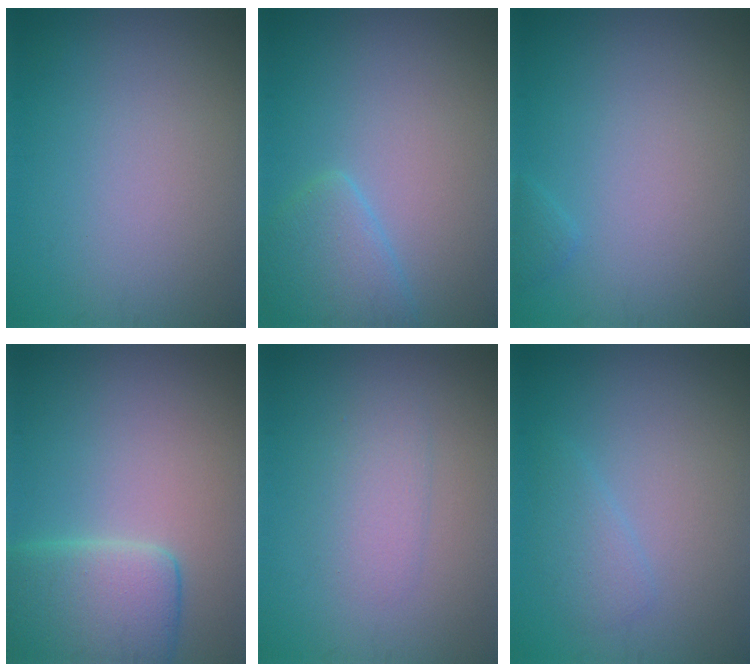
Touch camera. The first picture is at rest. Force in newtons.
{"total": 3.0, "press": 2.9, "slide": 0.3}
{"total": 0.6, "press": 0.6, "slide": 0.1}
{"total": 5.5, "press": 5.5, "slide": 0.4}
{"total": 2.0, "press": 2.0, "slide": 0.1}
{"total": 1.6, "press": 1.6, "slide": 0.2}